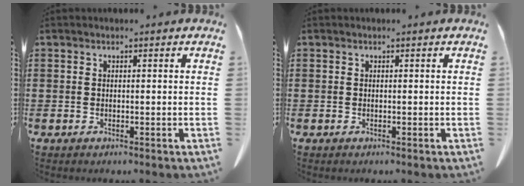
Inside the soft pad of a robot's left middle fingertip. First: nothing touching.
{"total": 0.0}